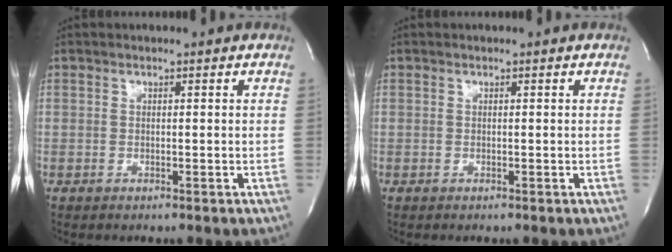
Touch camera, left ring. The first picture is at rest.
{"total": 0.0}